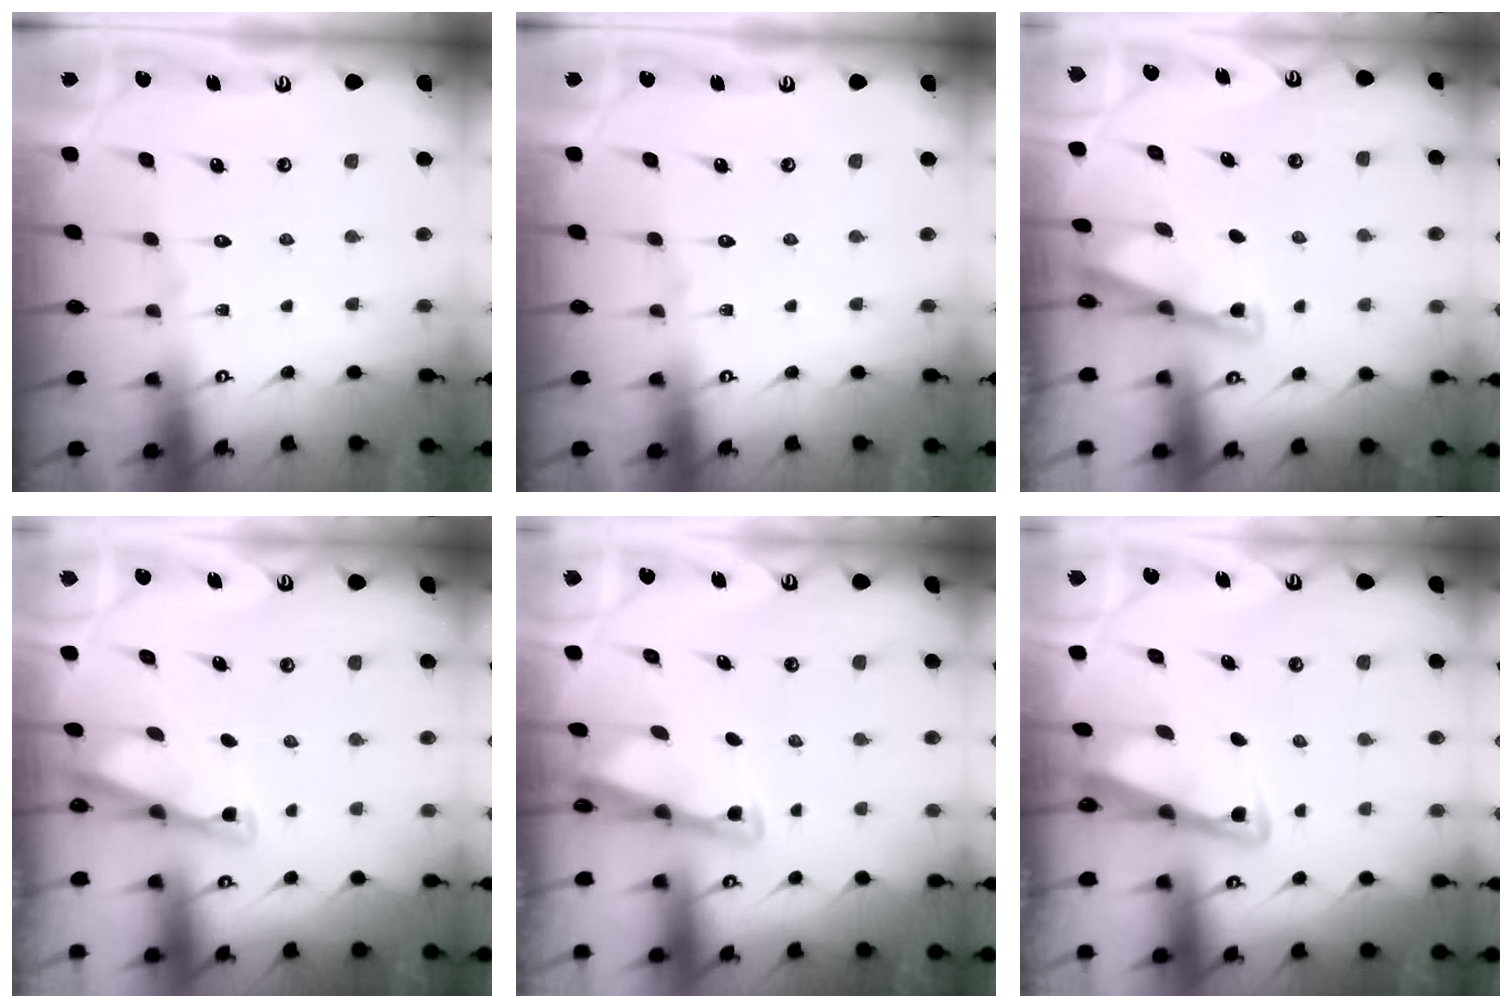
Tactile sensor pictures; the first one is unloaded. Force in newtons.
{"total": 0.0}
{"total": 2.9, "press": 2.9, "slide": 0.3}
{"total": 3.2, "press": 3.2, "slide": 0.3}
{"total": 2.5, "press": 2.5, "slide": 0.1}
{"total": 3.3, "press": 3.3, "slide": 0.4}